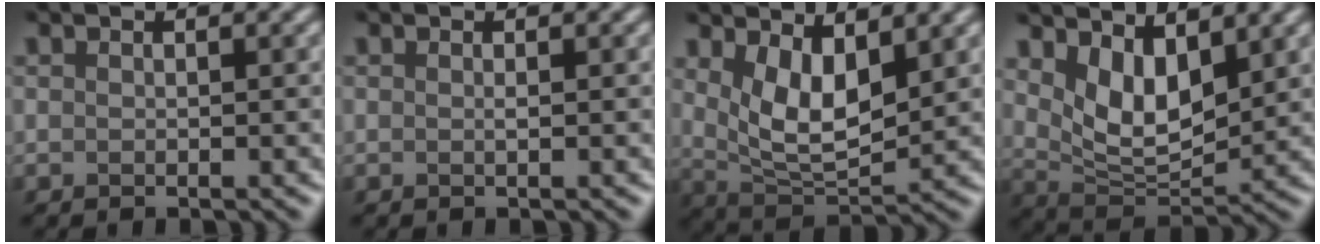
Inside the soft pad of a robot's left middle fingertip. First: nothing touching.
{"total": 0.0}
{"total": 4.5, "force": [1.3, 1.8, 3.9], "torque": [-0.092, -0.013, 0.053]}
{"total": 4.5, "force": [1.8, 2.1, 3.5], "torque": [-0.086, -0.013, 0.056]}